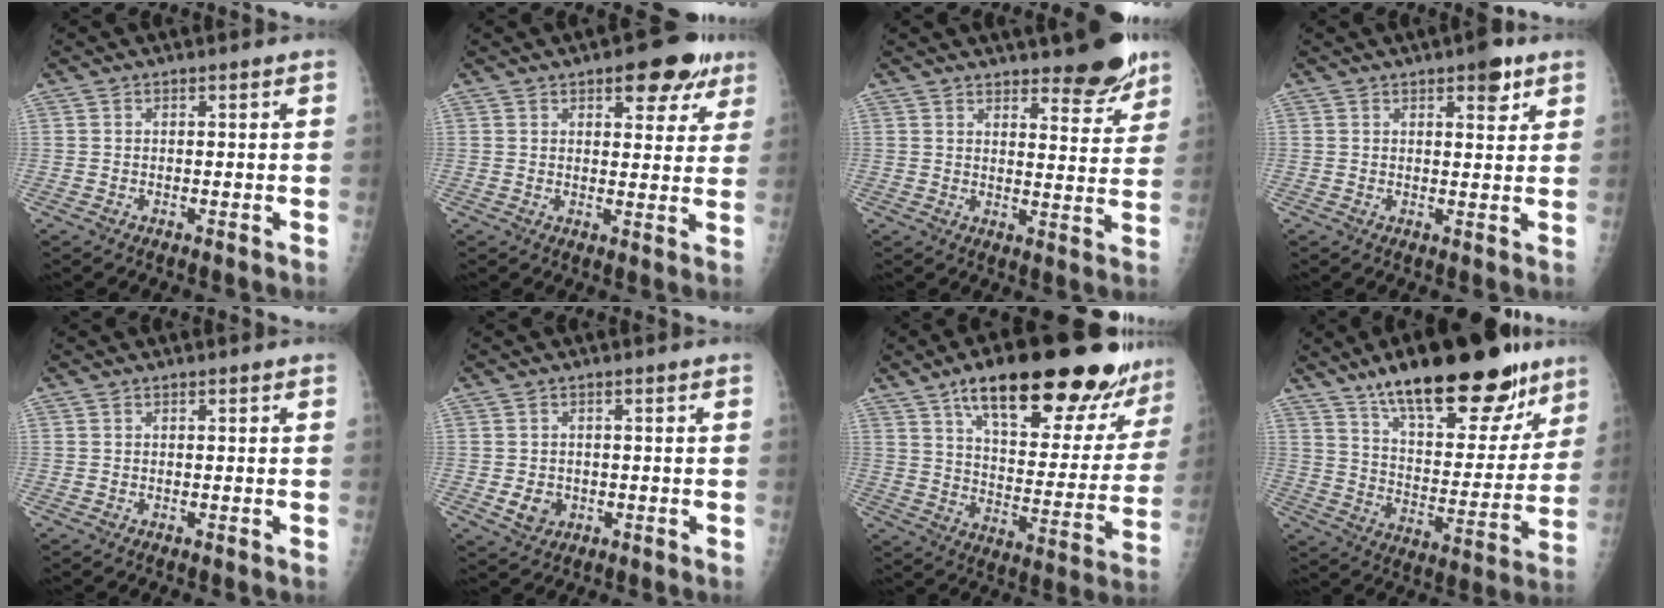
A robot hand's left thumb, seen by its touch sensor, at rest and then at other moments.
{"total": 9.1, "force": [5.3, 4.5, 5.9], "torque": [-0.033, -0.018, 0.063]}
{"total": 8.8, "force": [6.7, 2.7, 5.0], "torque": [-0.037, -0.049, 0.096]}
{"total": 4.5, "force": [2.7, 1.8, 3.1], "torque": [-0.026, -0.012, 0.033]}
{"total": 0.0}
{"total": 3.6, "force": [-0.6, 3.1, 1.7], "torque": [-0.017, 0.001, -0.001]}
{"total": 27.2, "force": [18.7, 8.9, 17.6], "torque": [-0.211, -0.060, 0.271]}
{"total": 26.6, "force": [18.0, 9.6, 17.1], "torque": [-0.213, -0.066, 0.277]}